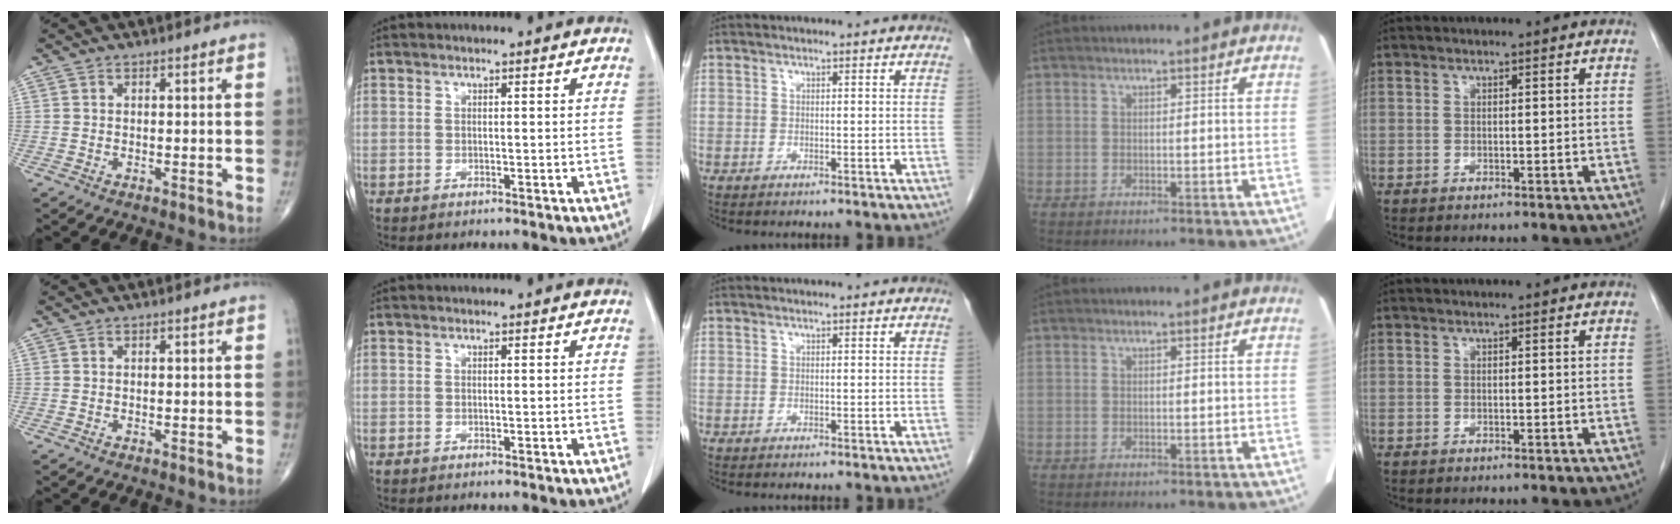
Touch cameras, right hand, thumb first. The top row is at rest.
{}